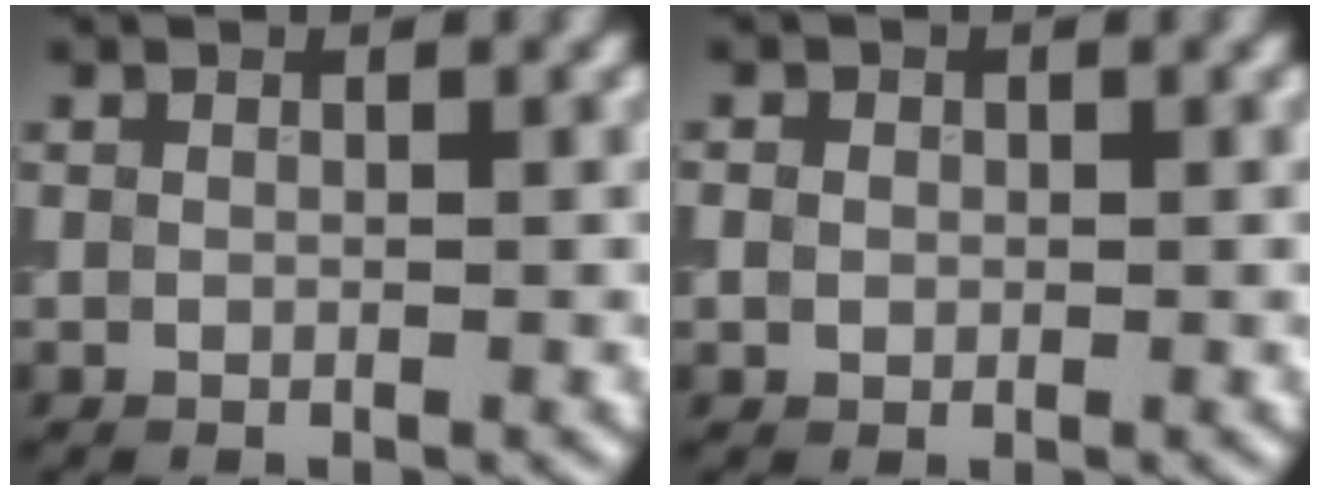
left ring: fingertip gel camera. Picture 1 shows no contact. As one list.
[{"total": 1.2, "force": [0.1, 1.1, 0.4], "torque": [-0.003, -0.001, -0.001]}]